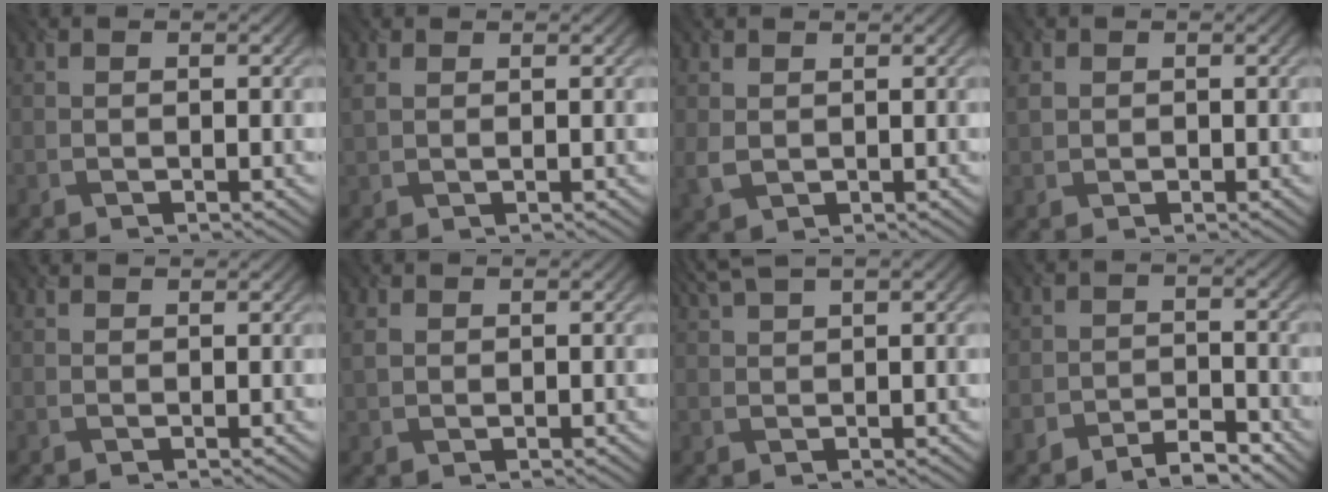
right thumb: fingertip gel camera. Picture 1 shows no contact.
{"total": 1.3, "force": [1.1, 0.3, 0.6], "torque": [-0.031, 0.002, 0.019]}
{"total": 2.1, "force": [0.8, 1.7, 0.9], "torque": [-0.033, -0.007, 0.018]}
{"total": 1.3, "force": [0.8, 1.0, 0.1], "torque": [-0.014, -0.002, 0.013]}
{"total": 0.8, "force": [0.7, -0.2, -0.3], "torque": [0.001, -0.003, 0.010]}
{"total": 1.5, "force": [1.2, 0.8, 0.5], "torque": [-0.028, 0.001, 0.022]}
{"total": 4.3, "force": [2.9, 0.6, 3.1], "torque": [-0.074, 0.016, 0.060]}
{"total": 3.7, "force": [-3.1, 1.7, 1.2], "torque": [-0.014, 0.001, -0.062]}